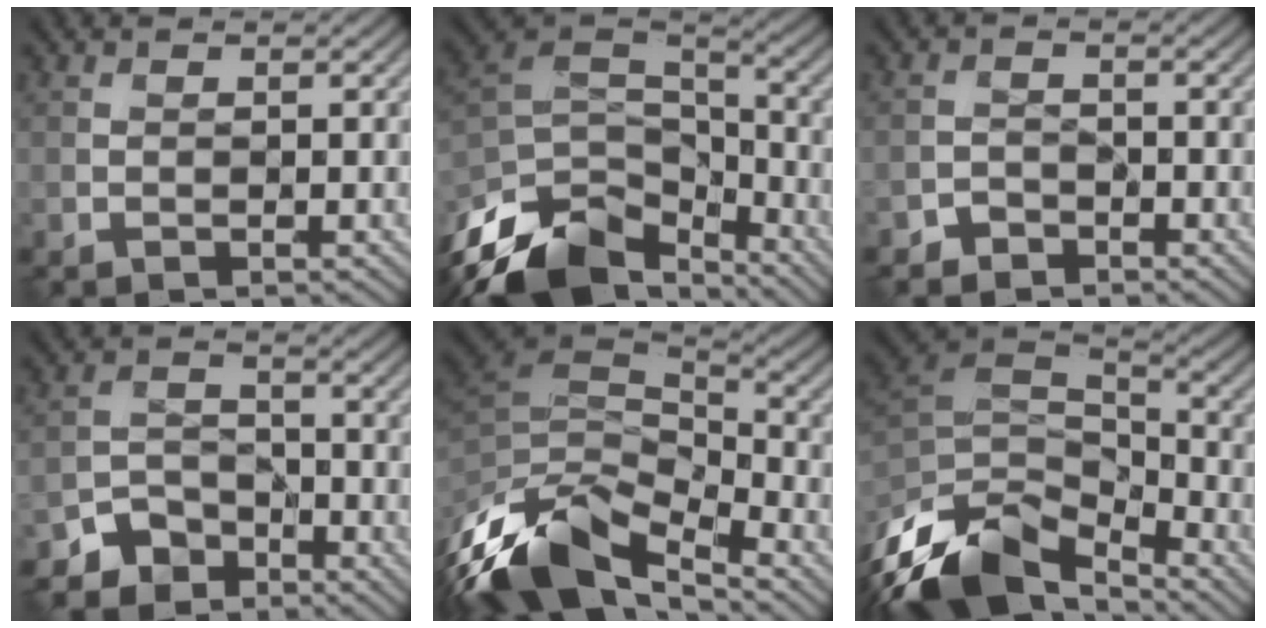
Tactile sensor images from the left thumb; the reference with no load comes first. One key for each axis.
{"total": 15.6, "fx": -10.5, "fy": 8.0, "fz": 8.2, "tx": -0.233, "ty": -0.026, "tz": -0.185}
{"total": 2.1, "fx": -1.8, "fy": 1.1, "fz": 0.3, "tx": -0.001, "ty": 0.004, "tz": -0.039}
{"total": 5.1, "fx": -4.0, "fy": 3.0, "fz": 1.1, "tx": -0.022, "ty": -0.002, "tz": -0.085}
{"total": 15.5, "fx": -8.1, "fy": 7.7, "fz": 10.8, "tx": -0.274, "ty": -0.034, "tz": -0.128}
{"total": 15.0, "fx": -9.3, "fy": 7.5, "fz": 9.1, "tx": -0.242, "ty": -0.023, "tz": -0.161}